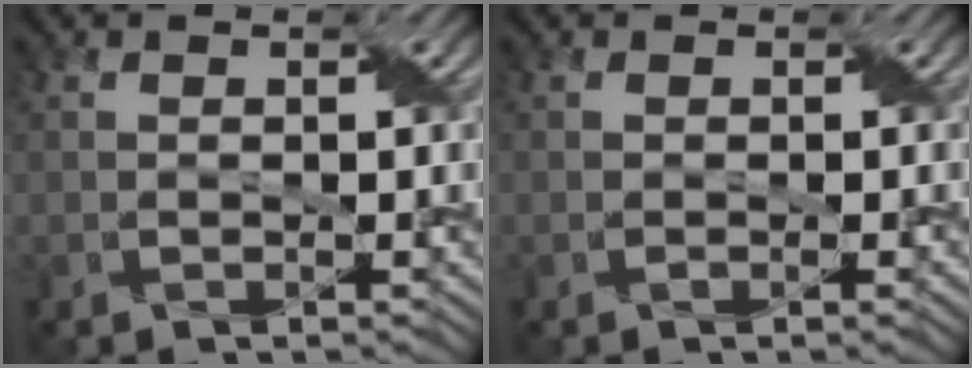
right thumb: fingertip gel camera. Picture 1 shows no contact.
{"total": 0.8, "force": [-0.2, 0.2, 0.7], "torque": [-0.010, -0.001, -0.006]}